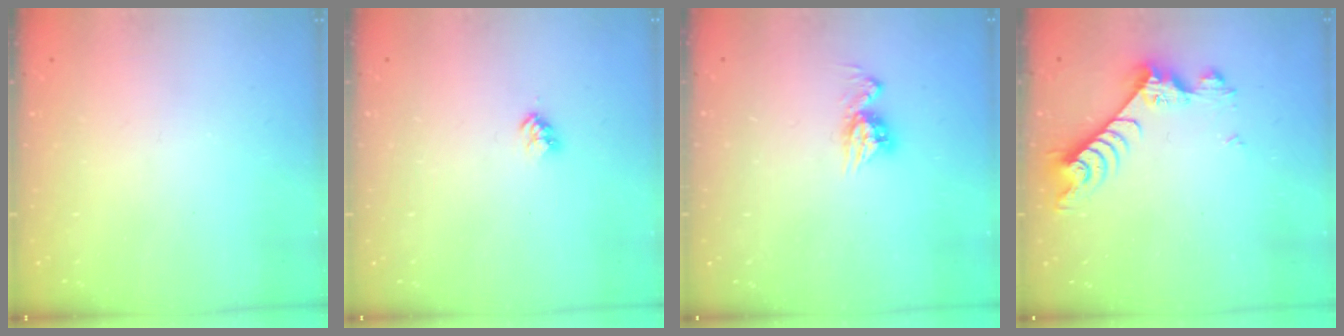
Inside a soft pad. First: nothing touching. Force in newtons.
{"total": 2.8, "press": 2.8, "slide": 0.4}
{"total": 8.0, "press": 8.0, "slide": 0.7}
{"total": 7.0, "press": 7.0, "slide": 0.5}